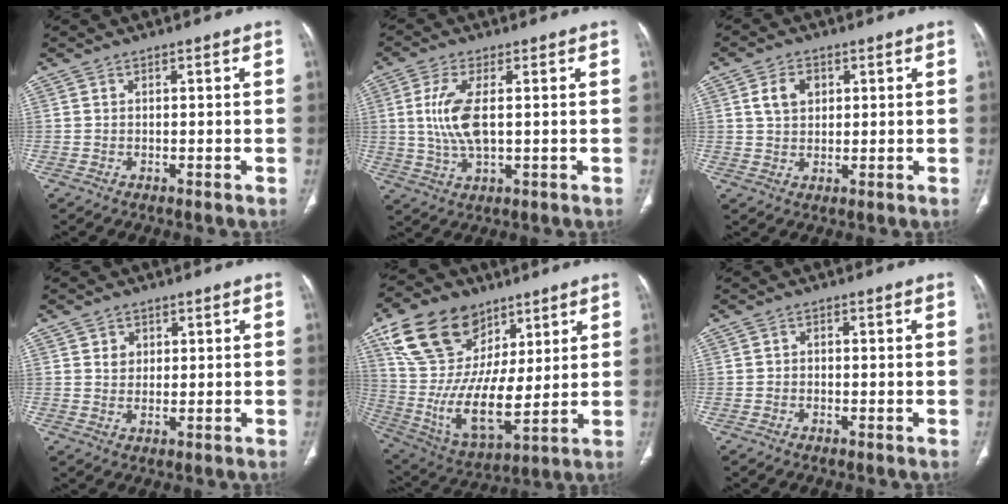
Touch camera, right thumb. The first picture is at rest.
{"total": 8.6, "force": [0.9, 3.4, 7.9], "torque": [-0.184, -0.005, 0.023]}
{"total": 5.1, "force": [1.7, 3.7, 3.1], "torque": [-0.042, 0.001, 0.031]}
{"total": 3.0, "force": [1.1, 2.4, 1.3], "torque": [-0.009, -0.006, 0.022]}
{"total": 23.2, "force": [11.1, 14.5, 14.3], "torque": [-0.258, -0.030, 0.212]}
{"total": 0.8, "force": [-0.2, 0.7, 0.3], "torque": [0.002, 0.004, -0.008]}